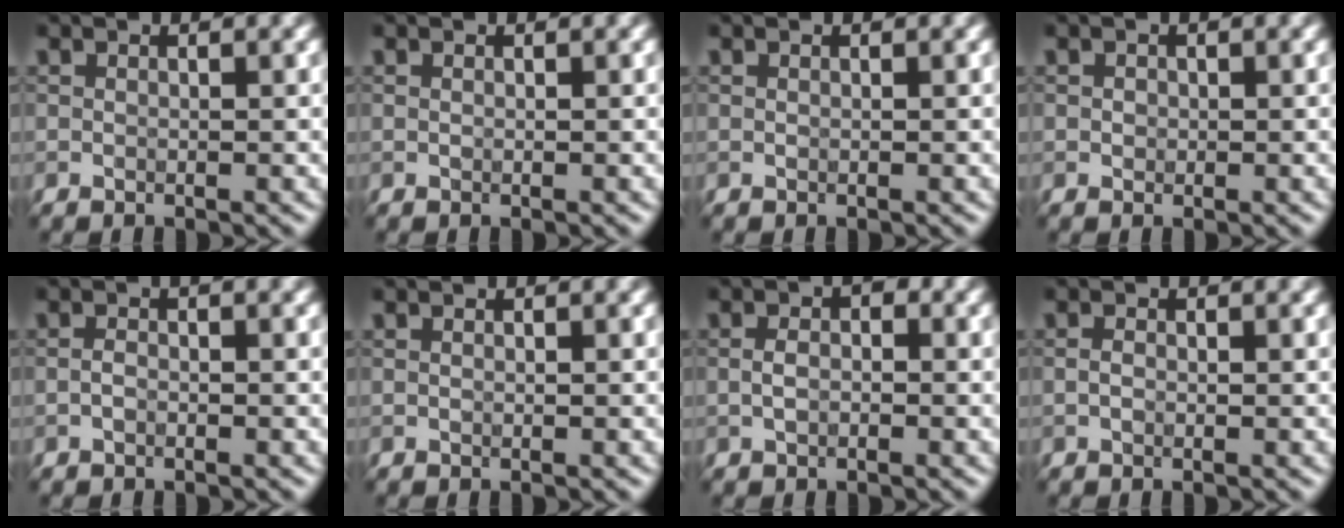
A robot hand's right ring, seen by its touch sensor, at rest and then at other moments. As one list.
[{"total": 0.0}, {"total": 0.0}, {"total": 0.6, "force": [0.0, 0.6, 0.2], "torque": [0.000, -0.002, -0.001]}, {"total": 1.0, "force": [-0.5, 0.4, 0.8], "torque": [-0.016, 0.002, -0.011]}, {"total": 0.0}, {"total": 1.9, "force": [-0.2, 1.2, 1.5], "torque": [-0.029, 0.004, -0.007]}, {"total": 0.8, "force": [-0.3, 0.5, 0.5], "torque": [-0.012, 0.001, -0.007]}]